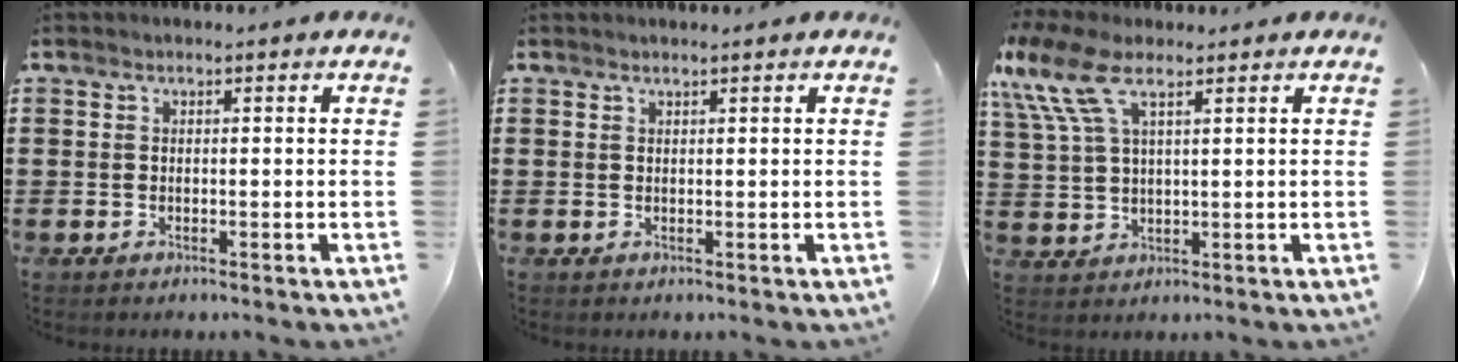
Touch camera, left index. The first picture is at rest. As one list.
[{"total": 0.8, "force": [0.7, -0.2, 0.4], "torque": [-0.006, -0.003, 0.015]}, {"total": 8.8, "force": [4.9, 3.5, 6.5], "torque": [-0.159, -0.003, 0.085]}]